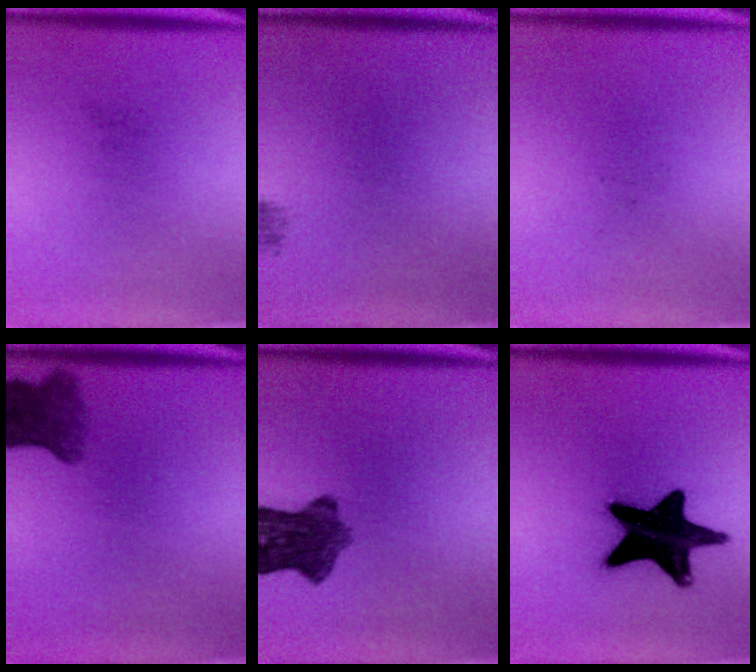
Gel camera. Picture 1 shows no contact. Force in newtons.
{"total": 0.7}
{"total": 0.0}
{"total": 5.7}
{"total": 8.1}
{"total": 18.5}